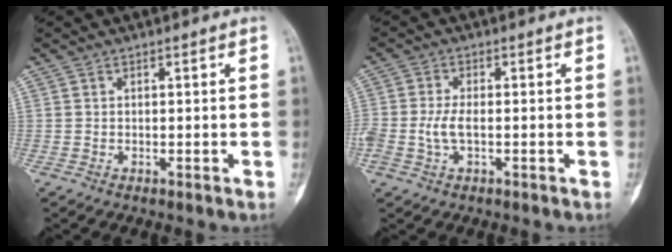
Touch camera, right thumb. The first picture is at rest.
{"total": 3.9, "force": [-0.7, 1.8, 3.4], "torque": [-0.084, 0.007, -0.014]}